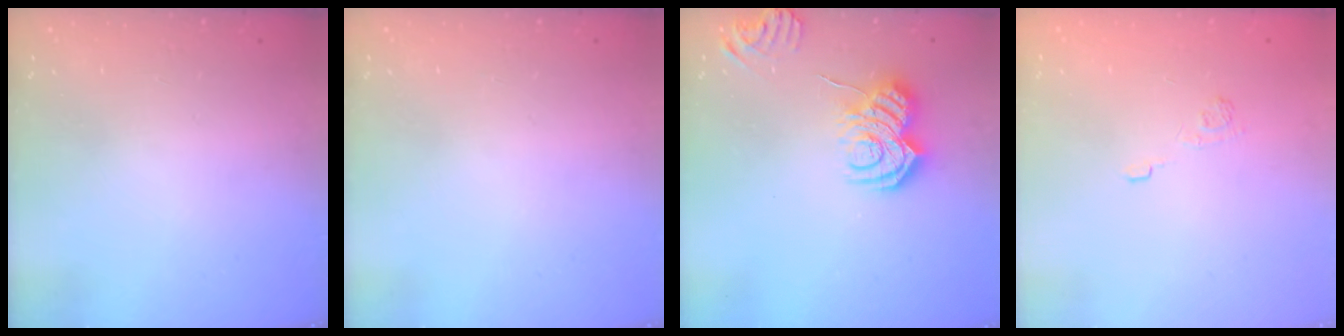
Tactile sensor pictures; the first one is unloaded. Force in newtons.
{"total": 0.0}
{"total": 10.1, "press": 10.1, "slide": 0.9}
{"total": 2.3, "press": 1.8, "slide": 1.3}